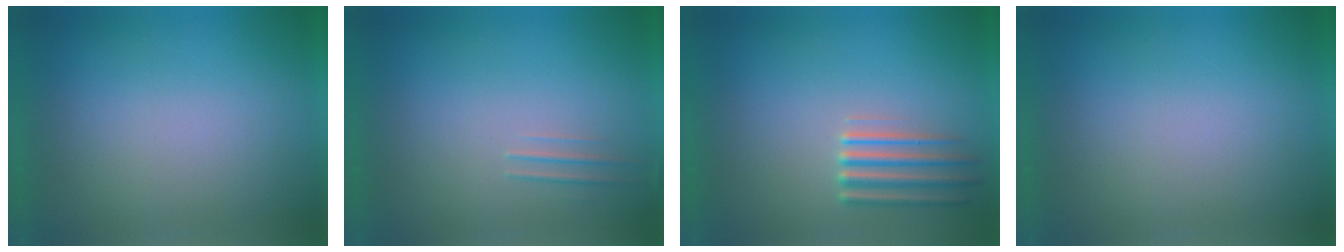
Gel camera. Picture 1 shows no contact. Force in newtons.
{"total": 1.1}
{"total": 2.3}
{"total": 0.0}